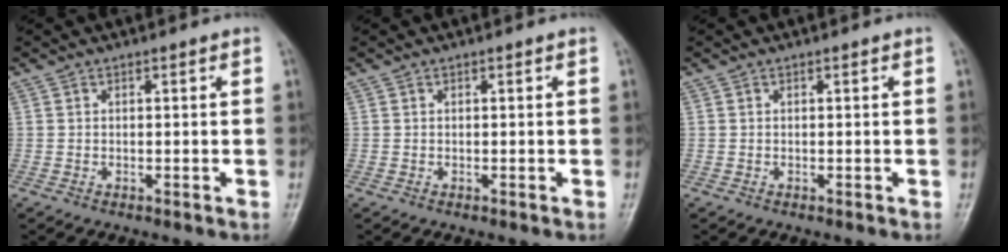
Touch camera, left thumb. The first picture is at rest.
{"total": 0.0}
{"total": 0.0}